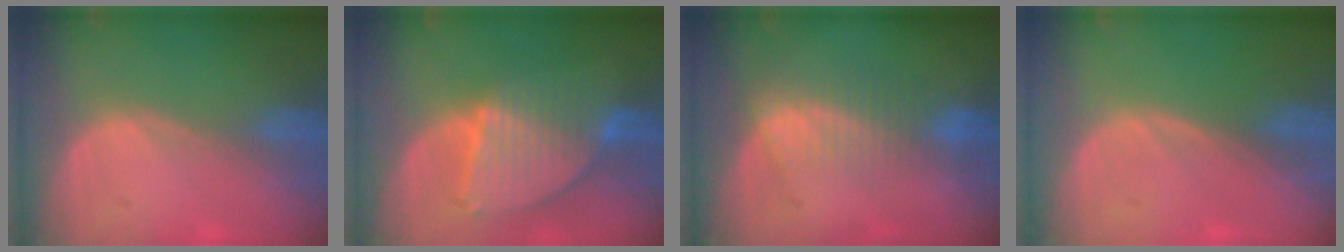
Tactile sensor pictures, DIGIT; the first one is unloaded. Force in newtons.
{"total": 8.5, "press": 7.4, "slide": 4.1}
{"total": 7.4, "press": 6.3, "slide": 3.8}
{"total": 0.0}